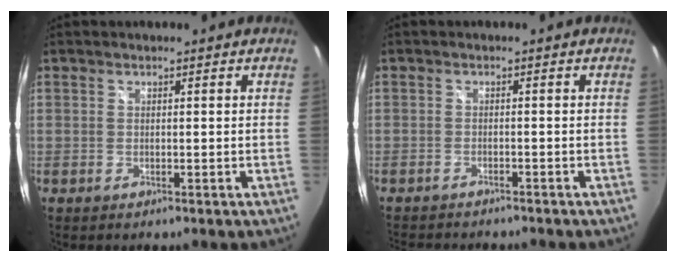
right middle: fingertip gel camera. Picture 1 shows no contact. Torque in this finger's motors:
{"motor_torque": [1.07, -1.07, 0.08, 0.05]}